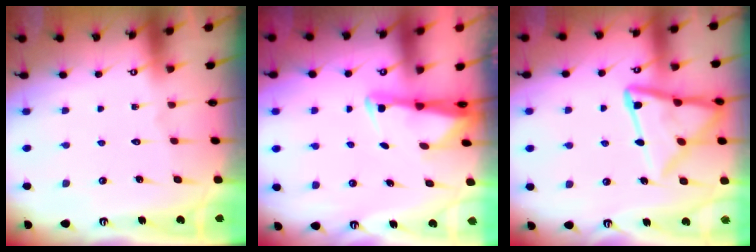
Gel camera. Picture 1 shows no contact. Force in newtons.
{"total": 2.6, "press": 2.6, "slide": 0.5}
{"total": 16.2, "press": 16.2, "slide": 1.6}